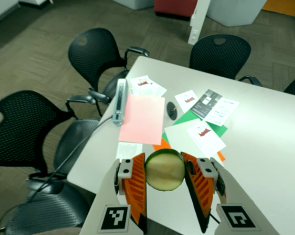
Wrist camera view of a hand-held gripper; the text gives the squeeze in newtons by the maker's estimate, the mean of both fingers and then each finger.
{"total": 11.7, "left": 11.8, "right": 11.6}